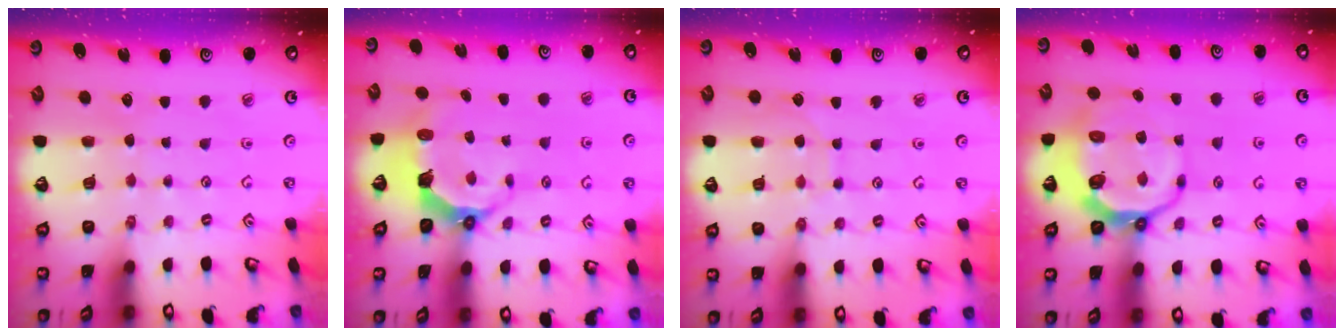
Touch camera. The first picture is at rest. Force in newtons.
{"total": 7.0, "press": 5.3, "slide": 4.5}
{"total": 6.2, "press": 6.1, "slide": 0.5}
{"total": 10.0, "press": 9.1, "slide": 4.0}